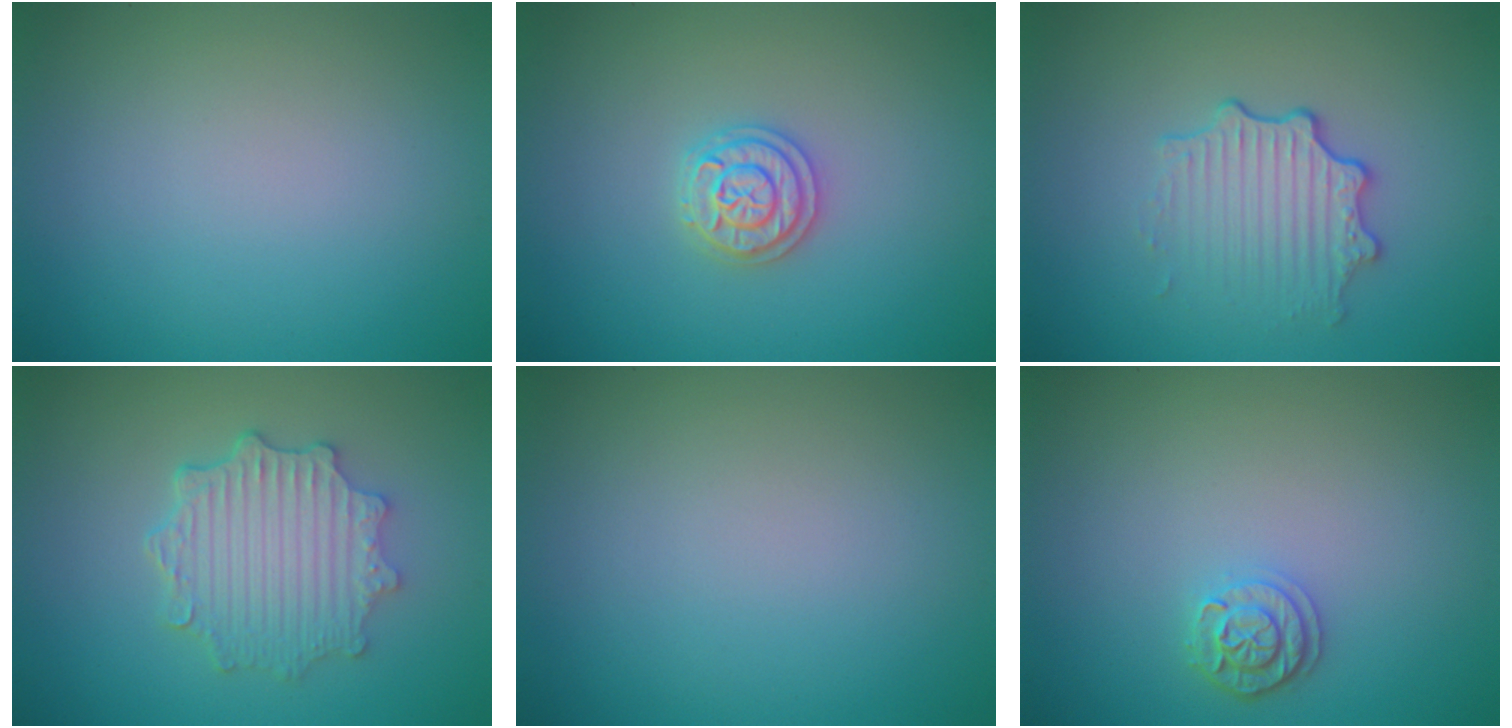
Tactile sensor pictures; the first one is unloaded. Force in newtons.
{"total": 2.3, "press": 2.3, "slide": 0.5}
{"total": 3.4, "press": 2.8, "slide": 1.9}
{"total": 4.7, "press": 3.8, "slide": 2.7}
{"total": 0.0}
{"total": 2.0, "press": 1.9, "slide": 0.5}